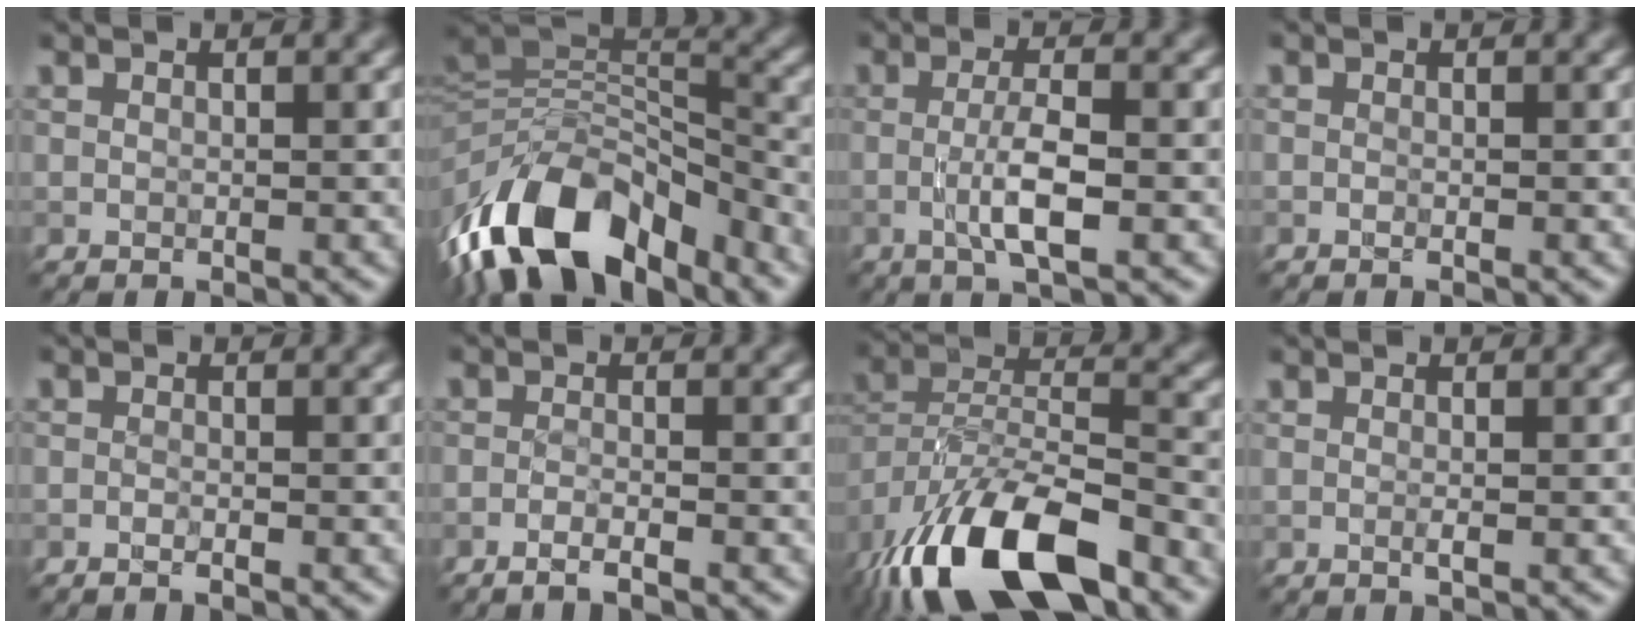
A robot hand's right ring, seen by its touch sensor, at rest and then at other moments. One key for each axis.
{"total": 13.2, "fx": -7.9, "fy": 6.4, "fz": 8.4, "tx": -0.153, "ty": 0.020, "tz": -0.143}
{"total": 3.9, "fx": -0.8, "fy": 0.8, "fz": 3.8, "tx": -0.070, "ty": 0.000, "tz": -0.019}
{"total": 0.0}
{"total": 0.7, "fx": -0.4, "fy": 0.2, "fz": 0.5, "tx": -0.008, "ty": -0.005, "tz": -0.007}
{"total": 1.7, "fx": -1.1, "fy": 0.3, "fz": 1.3, "tx": -0.019, "ty": 0.000, "tz": -0.027}
{"total": 13.9, "fx": -9.1, "fy": 5.4, "fz": 8.9, "tx": -0.173, "ty": -0.009, "tz": -0.161}
{"total": 0.7, "fx": -0.1, "fy": 0.1, "fz": 0.7, "tx": -0.013, "ty": -0.003, "tz": -0.003}